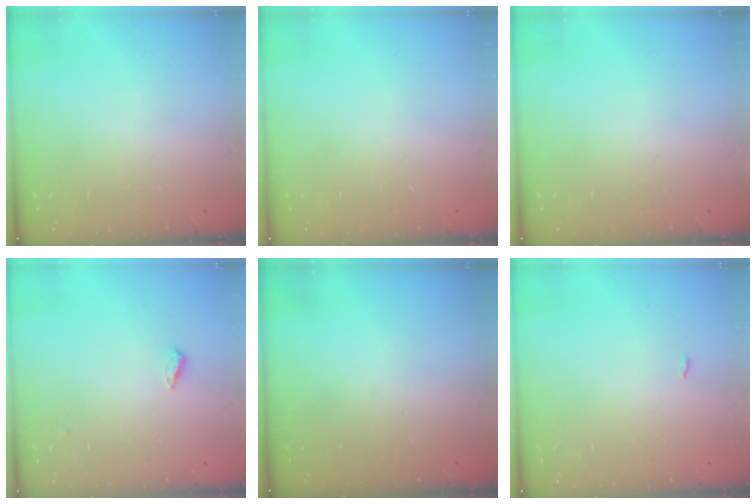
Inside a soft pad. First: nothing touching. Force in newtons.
{"total": 0.0}
{"total": 0.0}
{"total": 2.2, "press": 2.2, "slide": 0.5}
{"total": 0.0}
{"total": 6.7, "press": 1.4, "slide": 6.6}